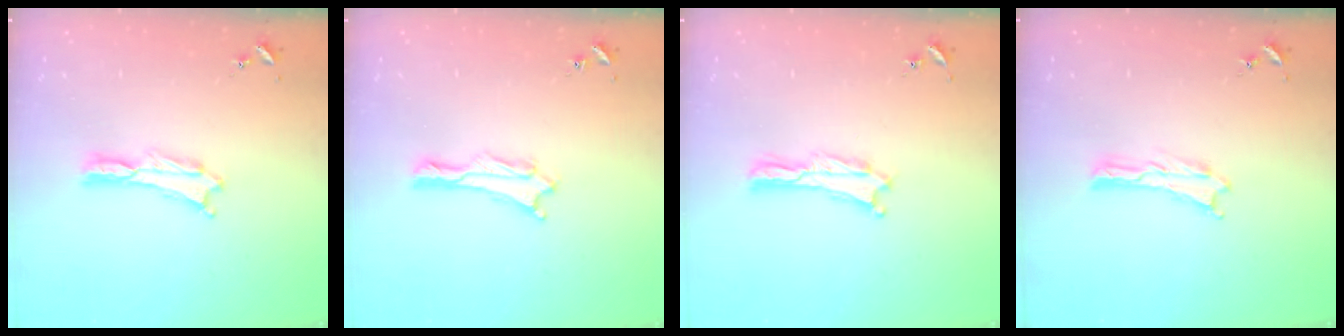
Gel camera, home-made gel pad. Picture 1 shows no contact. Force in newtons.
{"total": 1.9, "press": 1.9, "slide": 0.1}
{"total": 0.0}
{"total": 0.0}